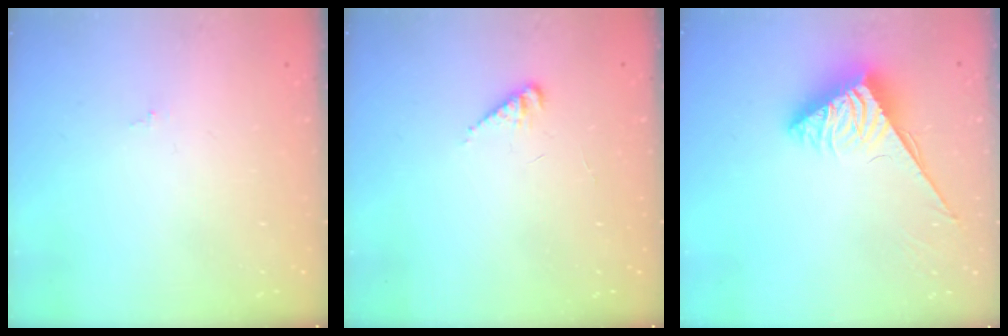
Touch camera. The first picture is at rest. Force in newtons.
{"total": 2.7, "press": 2.6, "slide": 0.4}
{"total": 4.0, "press": 4.0, "slide": 0.5}